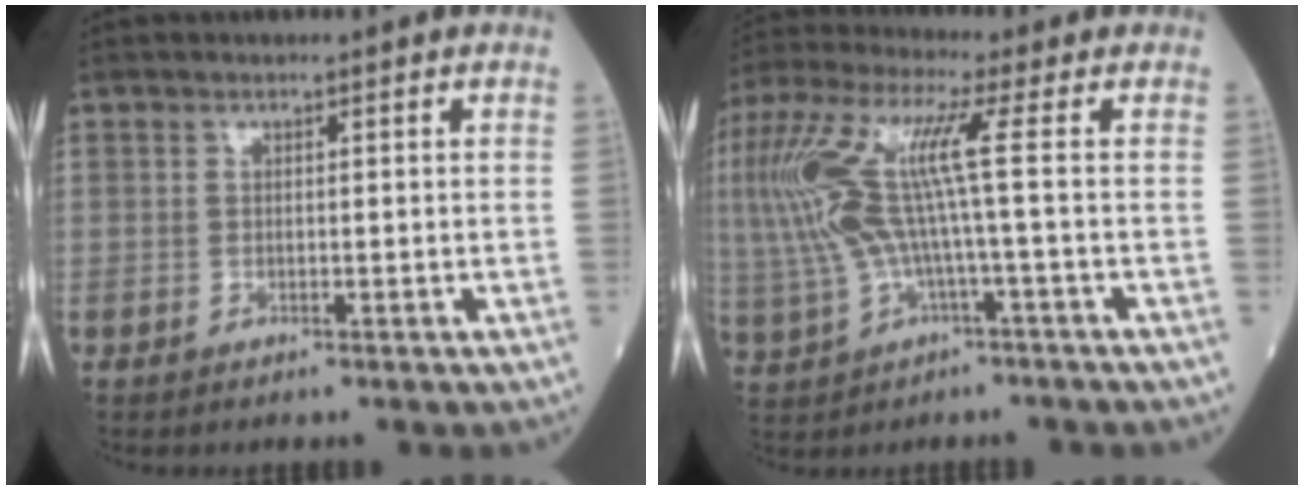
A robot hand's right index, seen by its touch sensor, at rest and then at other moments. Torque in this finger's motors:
{"motor_torque": [1.75, 0.39, 0.90, 0.21]}